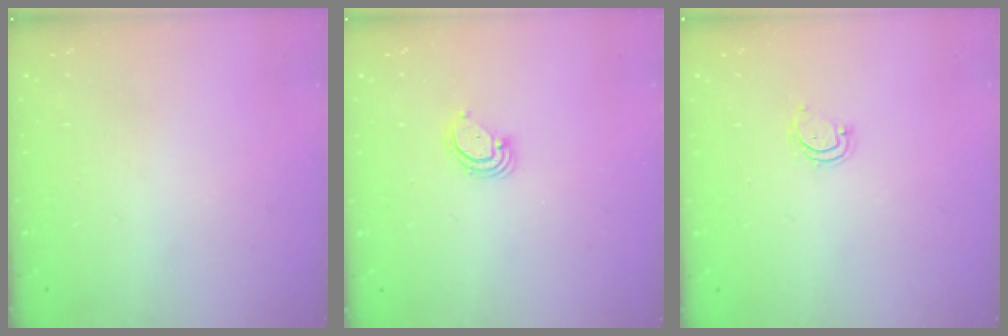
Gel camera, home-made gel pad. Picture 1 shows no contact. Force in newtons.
{"total": 3.1, "press": 3.1, "slide": 0.2}
{"total": 2.8, "press": 2.8, "slide": 0.3}